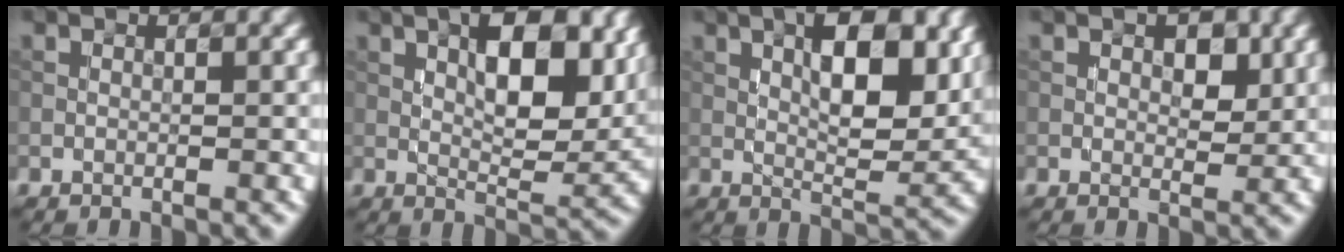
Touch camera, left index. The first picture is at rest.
{"total": 9.1, "force": [3.4, 3.8, 7.6], "torque": [-0.108, 0.001, 0.055]}
{"total": 8.1, "force": [2.6, 3.2, 7.0], "torque": [-0.098, 0.003, 0.043]}
{"total": 2.6, "force": [0.9, 1.4, 2.0], "torque": [-0.021, -0.001, 0.016]}